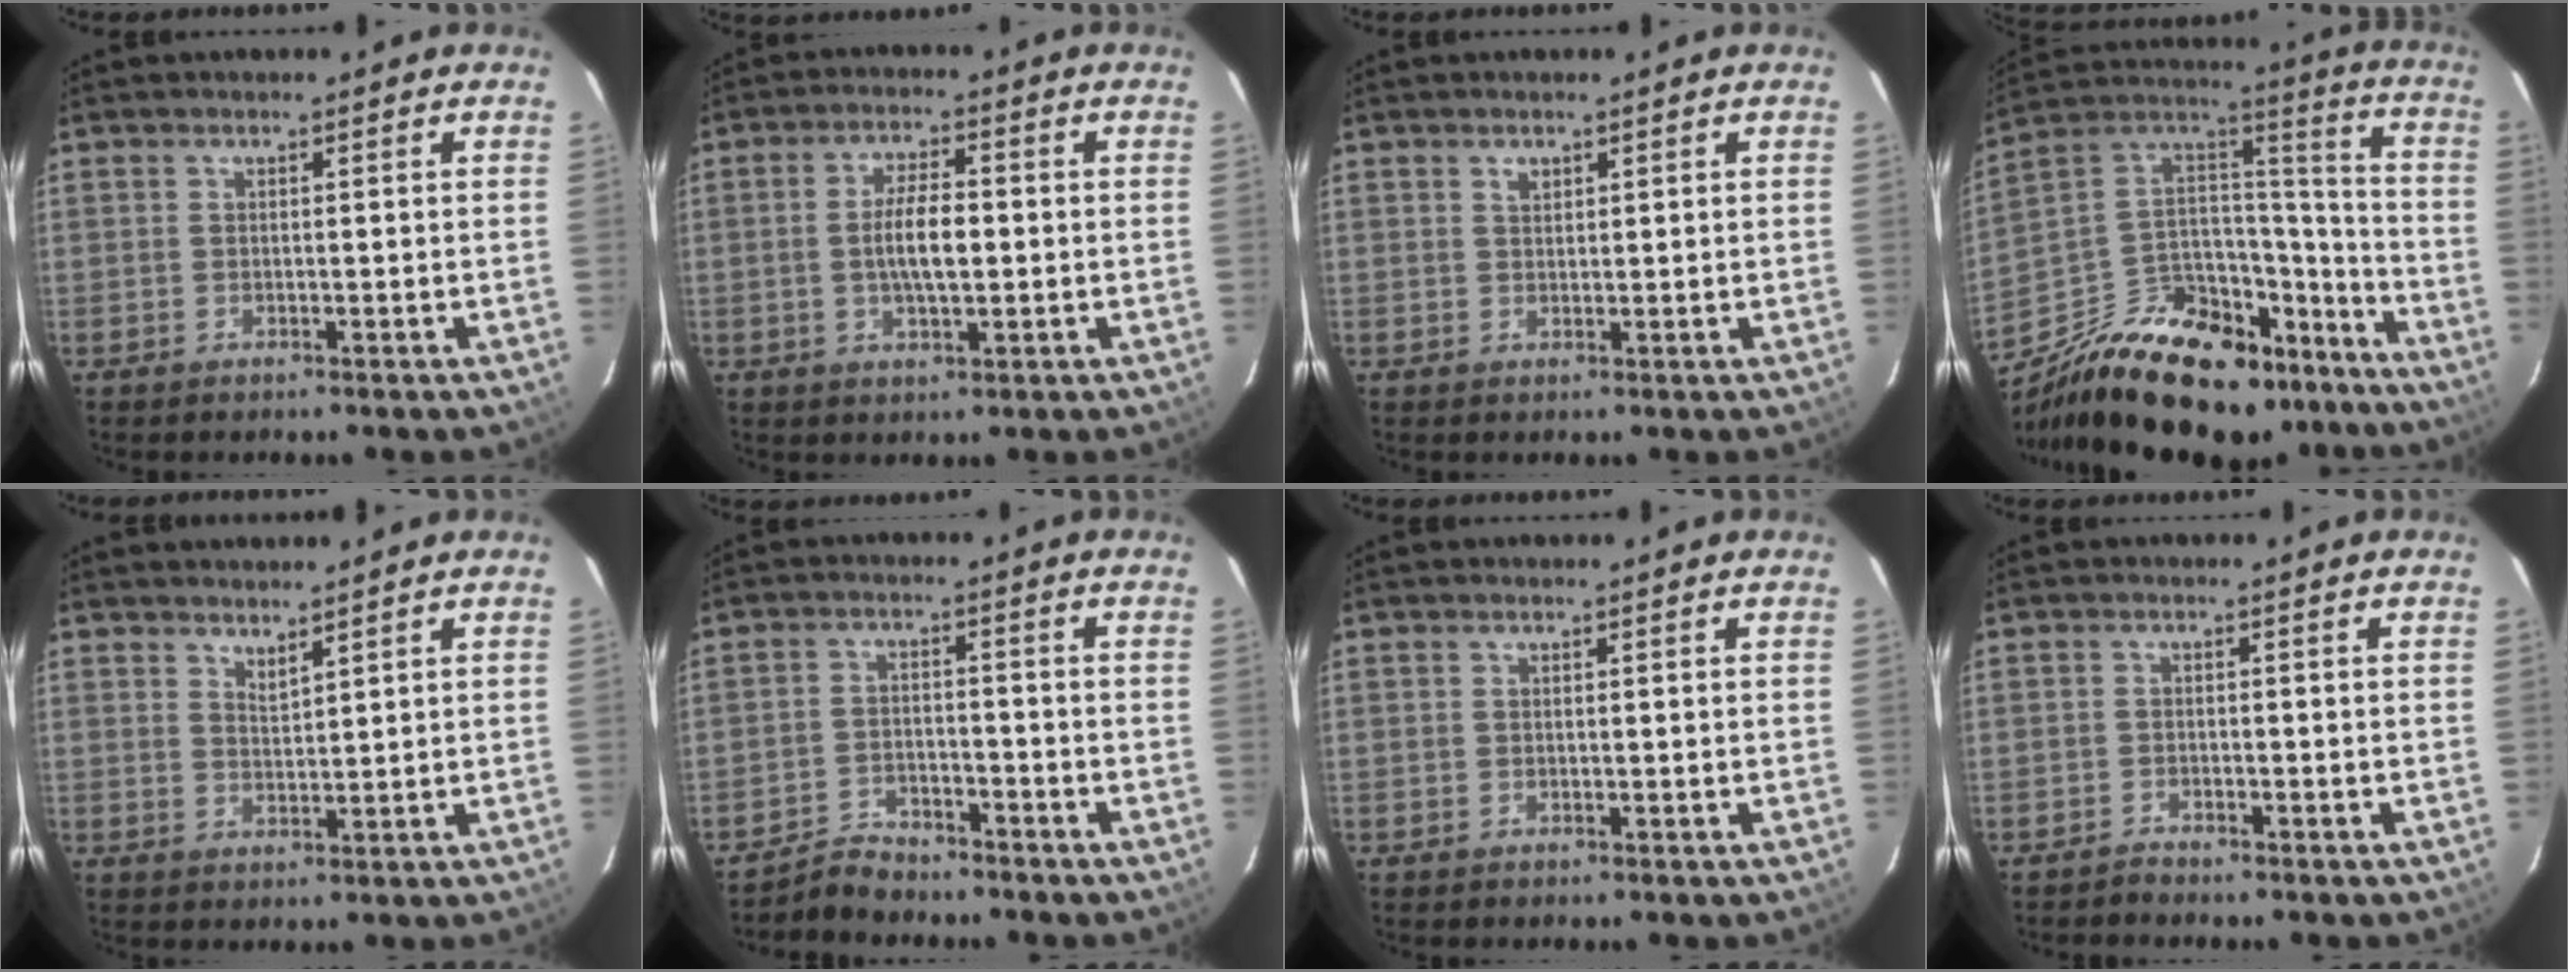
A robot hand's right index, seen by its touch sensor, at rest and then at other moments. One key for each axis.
{"total": 6.9, "fx": -0.5, "fy": 2.5, "fz": 6.4, "tx": -0.119, "ty": 0.002, "tz": -0.006}
{"total": 1.4, "fx": 0.9, "fy": 0.9, "fz": 0.6, "tx": -0.008, "ty": 0.003, "tz": 0.015}
{"total": 31.7, "fx": -21.7, "fy": 16.5, "fz": 16.1, "tx": -0.312, "ty": 0.044, "tz": -0.303}
{"total": 2.2, "fx": 2.0, "fy": 0.2, "fz": 0.9, "tx": -0.015, "ty": -0.001, "tz": 0.035}
{"total": 4.9, "fx": -4.6, "fy": 1.6, "fz": 0.3, "tx": -0.021, "ty": 0.011, "tz": -0.080}
{"total": 0.0}
{"total": 1.4, "fx": -1.4, "fy": 0.1, "fz": -0.1, "tx": -0.005, "ty": 0.001, "tz": -0.027}